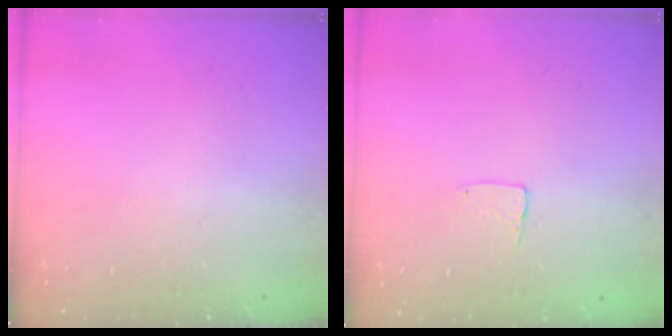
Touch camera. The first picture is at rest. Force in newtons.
{"total": 3.7, "press": 3.6, "slide": 0.3}